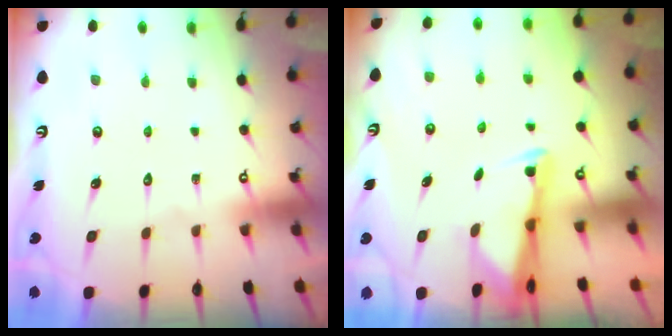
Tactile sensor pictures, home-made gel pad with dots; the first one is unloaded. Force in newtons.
{"total": 2.7, "press": 2.7, "slide": 0.5}